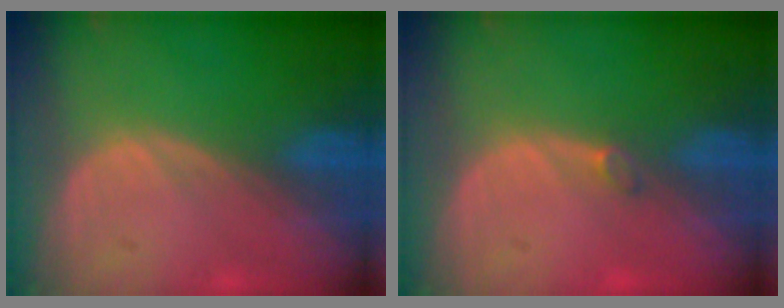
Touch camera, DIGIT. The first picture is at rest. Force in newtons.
{"total": 0.9, "press": 0.9, "slide": 0.3}